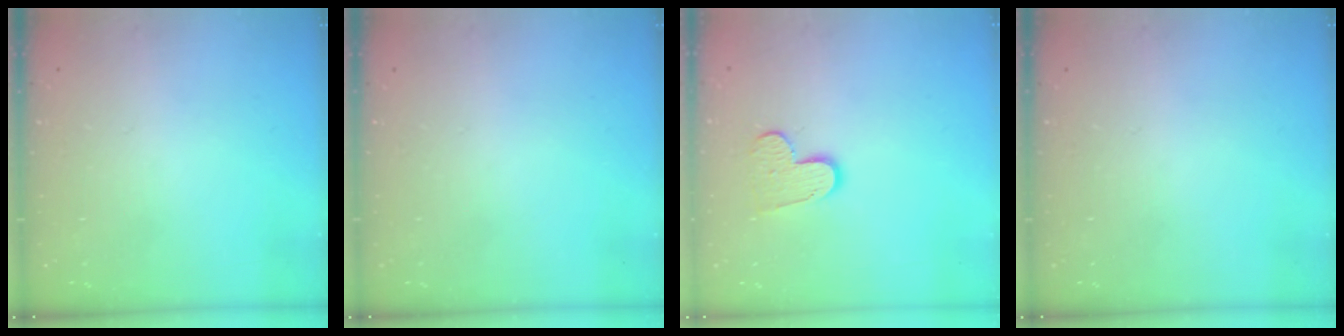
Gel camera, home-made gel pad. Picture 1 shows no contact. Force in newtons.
{"total": 0.0}
{"total": 9.1, "press": 9.1, "slide": 0.7}
{"total": 0.0}